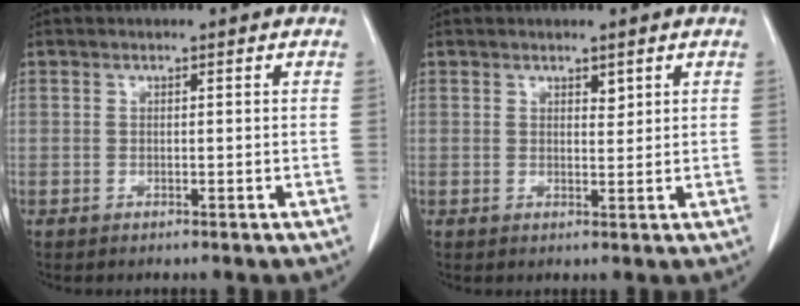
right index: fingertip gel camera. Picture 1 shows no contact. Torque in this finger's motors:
{"motor_torque": [-0.20, 0.18, -0.01, -0.01]}